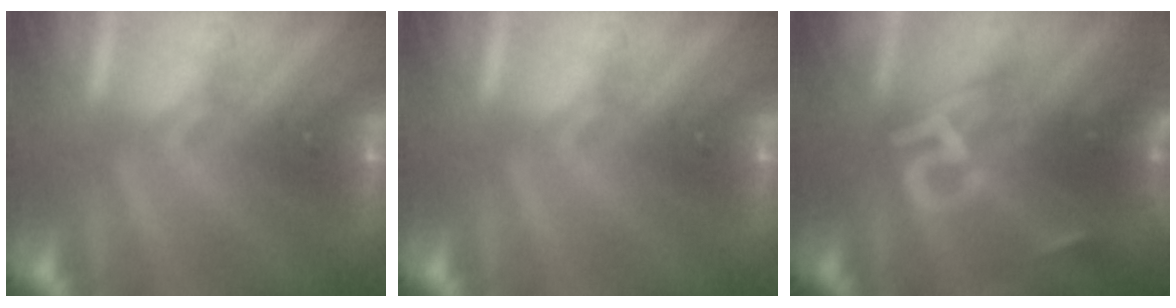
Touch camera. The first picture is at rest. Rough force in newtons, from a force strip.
{"total": 0.0}
{"total": 2.4}